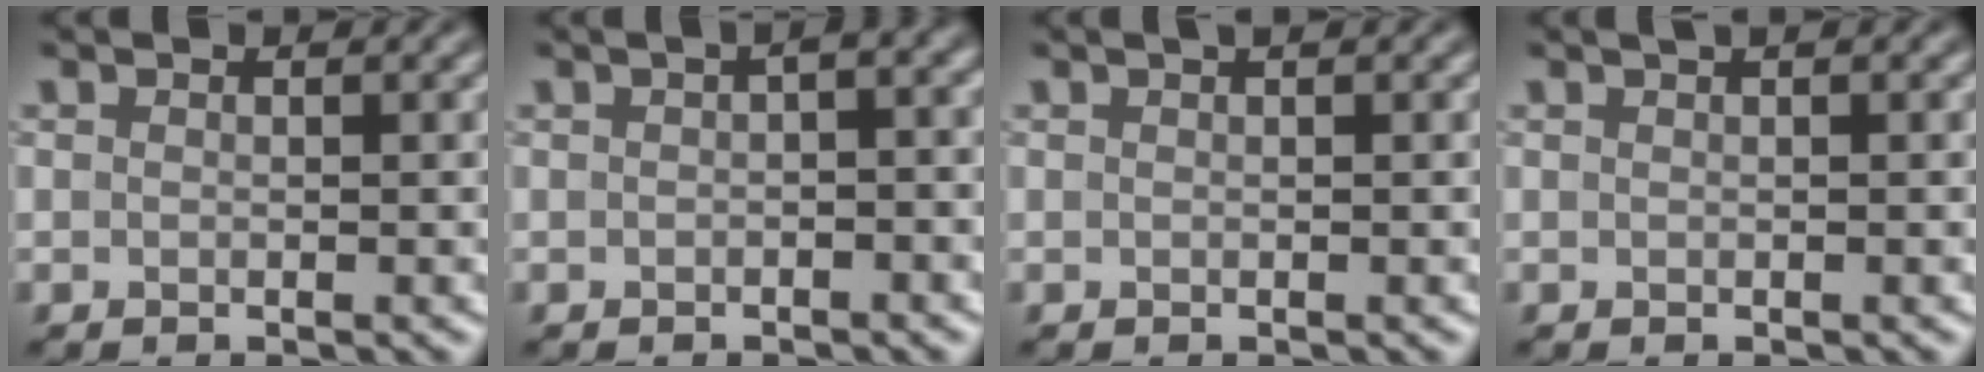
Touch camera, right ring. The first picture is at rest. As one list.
[{"total": 2.1, "force": [0.0, 0.6, 2.0], "torque": [-0.024, 0.006, 0.000]}, {"total": 0.6, "force": [0.4, 0.1, 0.5], "torque": [-0.005, 0.007, 0.007]}, {"total": 1.2, "force": [0.7, 0.3, 0.9], "torque": [-0.012, 0.004, 0.008]}]